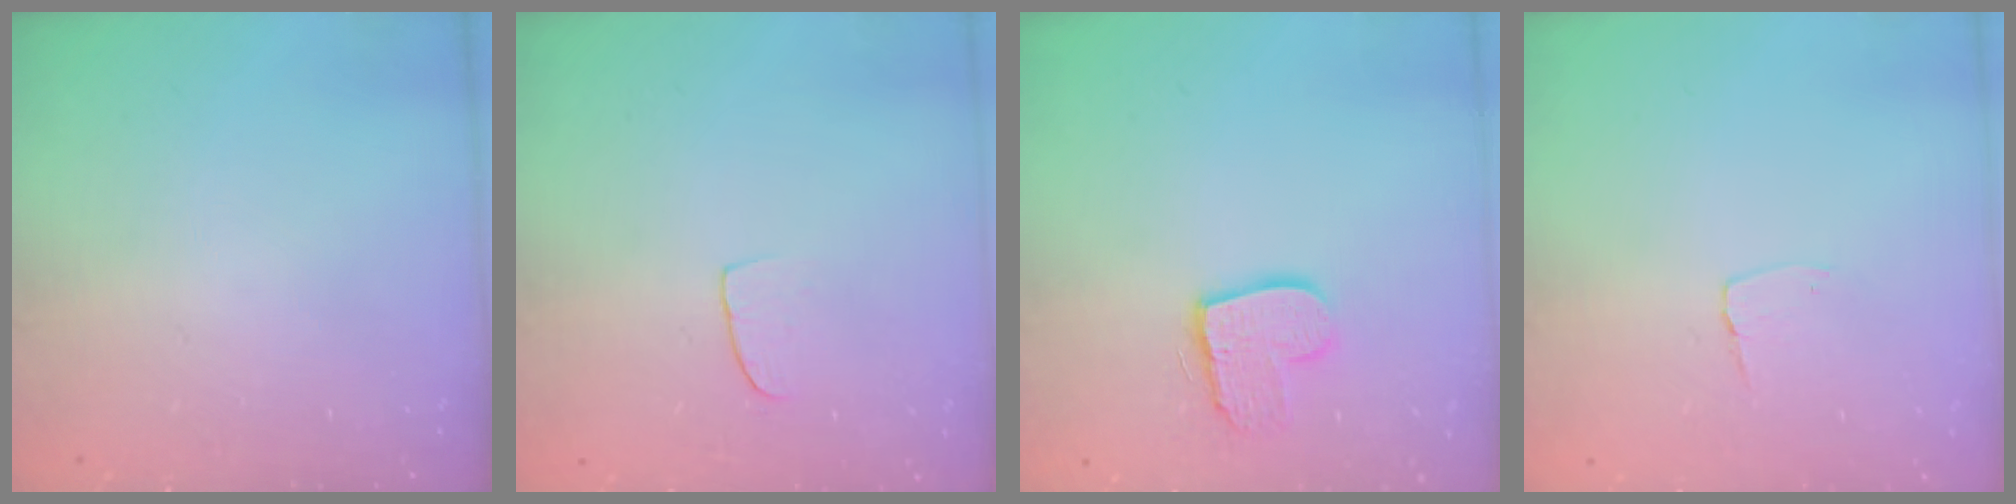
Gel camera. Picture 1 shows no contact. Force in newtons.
{"total": 5.9, "press": 5.9, "slide": 0.4}
{"total": 10.3, "press": 10.3, "slide": 0.8}
{"total": 3.0, "press": 3.0, "slide": 0.3}